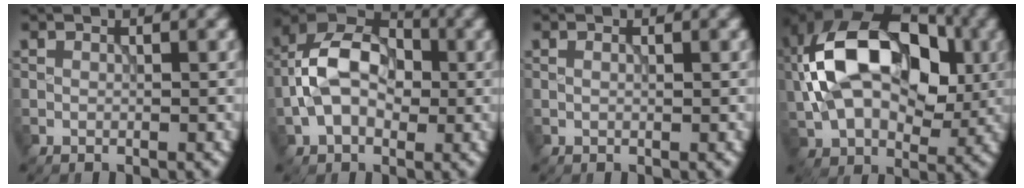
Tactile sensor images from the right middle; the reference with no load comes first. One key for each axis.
{"total": 7.7, "fx": -0.8, "fy": 5.1, "fz": 5.8, "tx": -0.104, "ty": 0.023, "tz": -0.023}
{"total": 0.6, "fx": 0.3, "fy": 0.3, "fz": 0.5, "tx": -0.007, "ty": -0.004, "tz": 0.004}
{"total": 15.5, "fx": 1.8, "fy": 9.9, "fz": 11.8, "tx": -0.205, "ty": 0.022, "tz": 0.016}